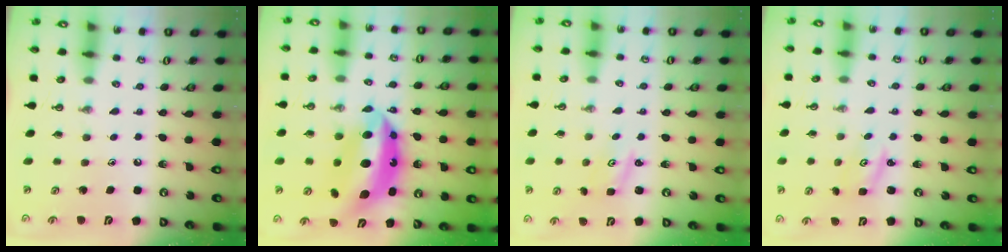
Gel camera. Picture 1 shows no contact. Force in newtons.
{"total": 16.6, "press": 16.6, "slide": 1.3}
{"total": 1.5, "press": 1.5, "slide": 0.3}
{"total": 1.6, "press": 1.5, "slide": 0.1}